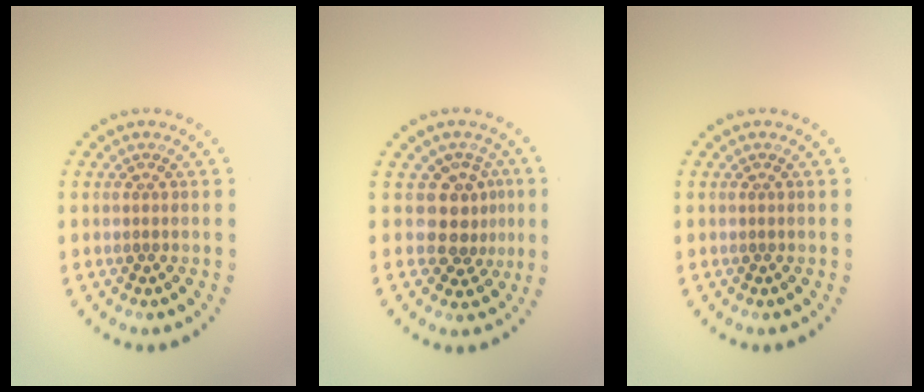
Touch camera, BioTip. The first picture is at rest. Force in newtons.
{"total": 3.2, "press": 2.4, "slide": 2.1}
{"total": 0.0}